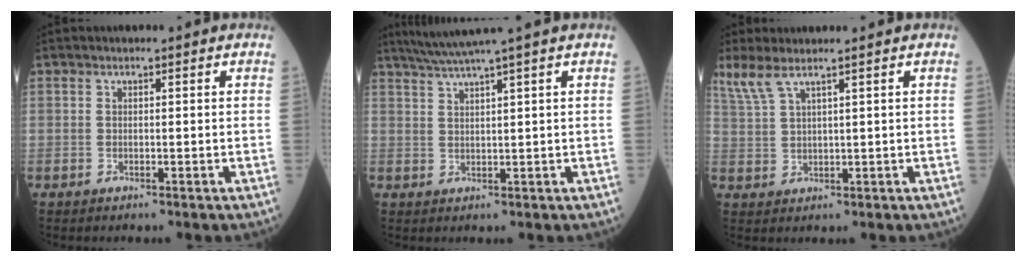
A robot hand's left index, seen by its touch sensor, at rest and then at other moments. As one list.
[{"total": 5.4, "force": [4.2, -1.8, 2.8], "torque": [-0.053, 0.013, 0.082]}, {"total": 4.0, "force": [3.1, 0.0, 2.5], "torque": [-0.071, 0.013, 0.074]}]